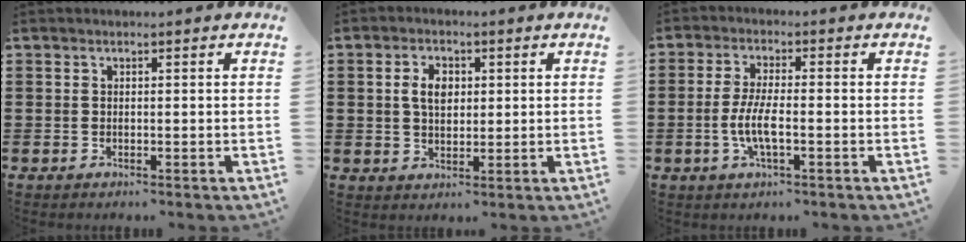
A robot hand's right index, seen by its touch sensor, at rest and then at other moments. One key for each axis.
{"total": 4.2, "fx": 0.8, "fy": 2.6, "fz": 3.2, "tx": -0.069, "ty": 0.013, "tz": 0.012}
{"total": 5.3, "fx": -1.5, "fy": 1.3, "fz": 4.9, "tx": -0.112, "ty": -0.006, "tz": -0.037}